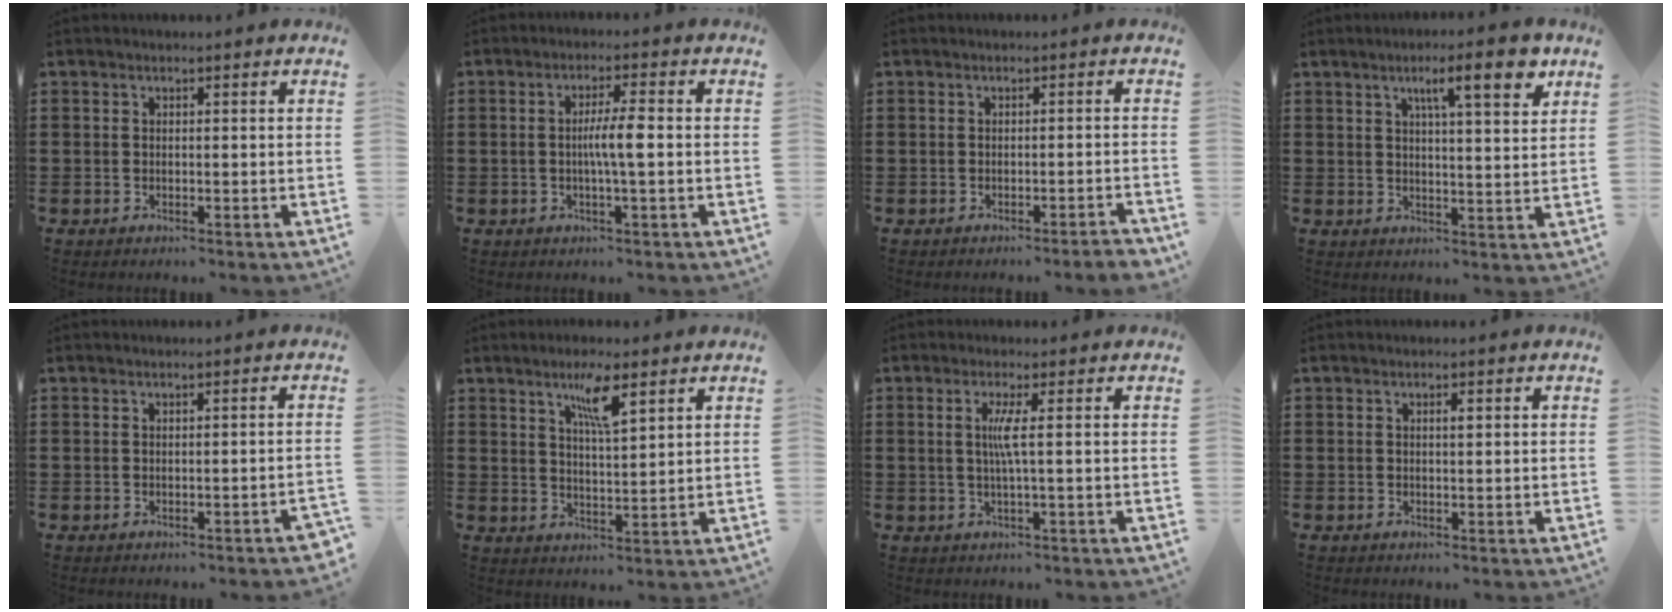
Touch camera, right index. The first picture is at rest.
{"total": 4.6, "force": [-0.4, 0.3, 4.6], "torque": [-0.082, -0.002, -0.010]}
{"total": 1.6, "force": [-1.4, -0.2, 0.9], "torque": [-0.015, 0.000, -0.027]}
{"total": 7.9, "force": [4.5, 1.3, 6.3], "torque": [-0.102, -0.005, 0.068]}
{"total": 0.7, "force": [-0.5, 0.1, 0.5], "torque": [-0.011, -0.004, -0.008]}
{"total": 5.7, "force": [3.5, 1.0, 4.5], "torque": [-0.083, 0.001, 0.054]}
{"total": 3.4, "force": [0.3, -0.6, 3.3], "torque": [-0.064, -0.008, 0.000]}
{"total": 0.9, "force": [0.2, 0.3, 0.8], "torque": [-0.016, 0.001, 0.003]}